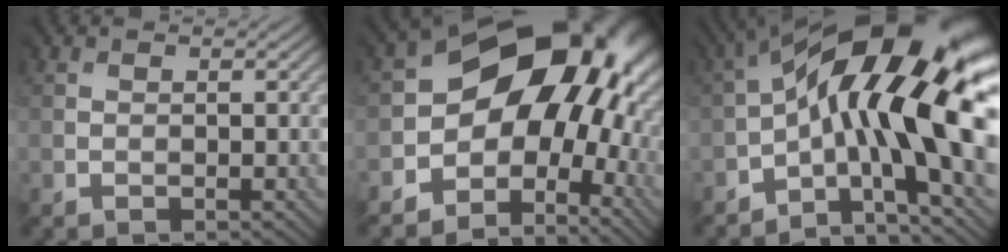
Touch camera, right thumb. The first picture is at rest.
{"total": 13.9, "force": [-0.7, 10.9, 8.5], "torque": [-0.100, -0.010, -0.014]}
{"total": 18.4, "force": [-0.1, 6.3, 17.2], "torque": [-0.268, 0.026, -0.026]}